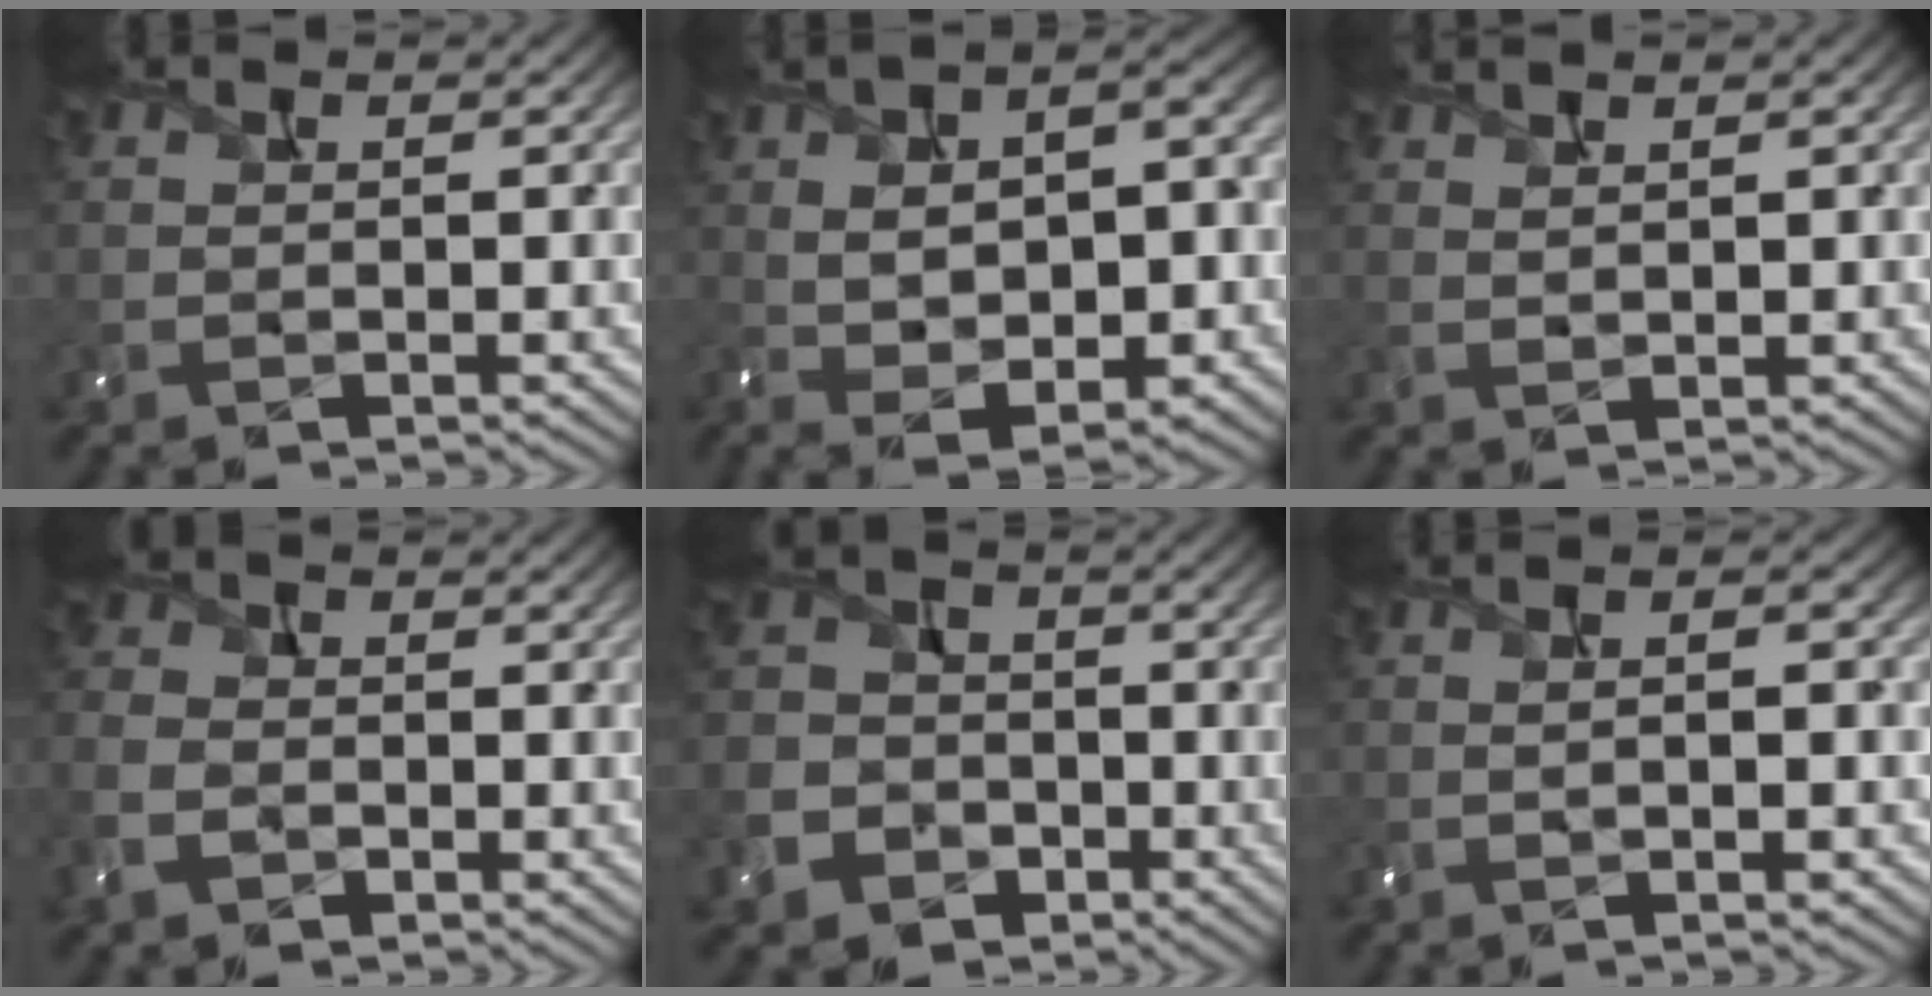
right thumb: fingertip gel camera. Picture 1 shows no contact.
{"total": 12.1, "force": [0.0, 6.3, 10.4], "torque": [-0.181, 0.001, 0.015]}
{"total": 1.9, "force": [1.6, 0.2, 1.1], "torque": [-0.020, -0.003, 0.026]}
{"total": 5.2, "force": [-2.4, 3.7, 2.8], "torque": [-0.087, -0.011, -0.057]}
{"total": 7.6, "force": [-3.7, 6.2, 2.5], "torque": [-0.073, -0.025, -0.085]}
{"total": 2.8, "force": [-0.2, 0.6, 2.8], "torque": [-0.042, 0.001, -0.010]}